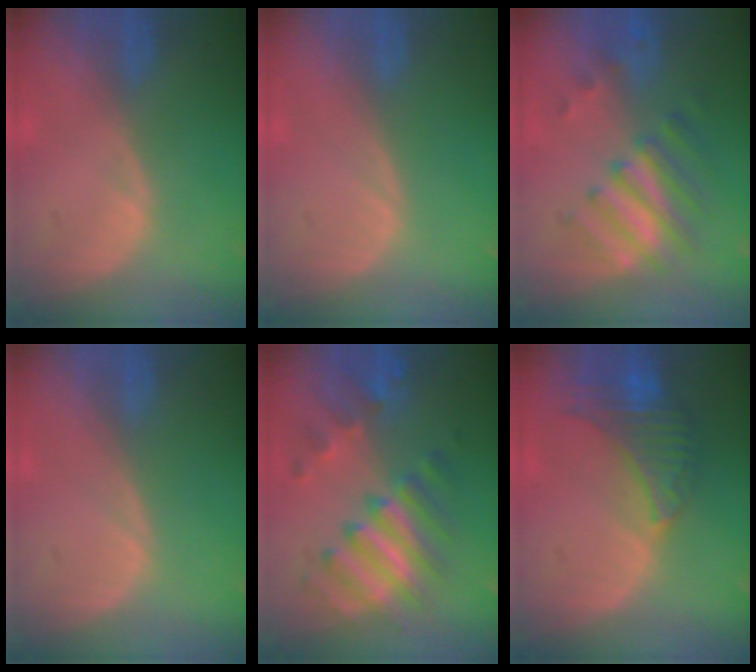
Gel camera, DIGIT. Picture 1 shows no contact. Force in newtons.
{"total": 0.0}
{"total": 7.7, "press": 6.9, "slide": 3.4}
{"total": 0.0}
{"total": 9.0, "press": 9.0, "slide": 0.4}
{"total": 8.0, "press": 7.4, "slide": 3.0}